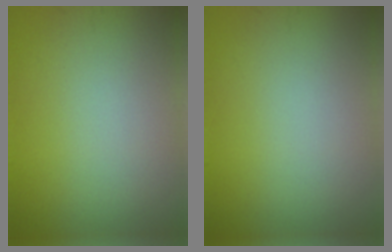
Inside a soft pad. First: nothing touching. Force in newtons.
{"total": 0.0}